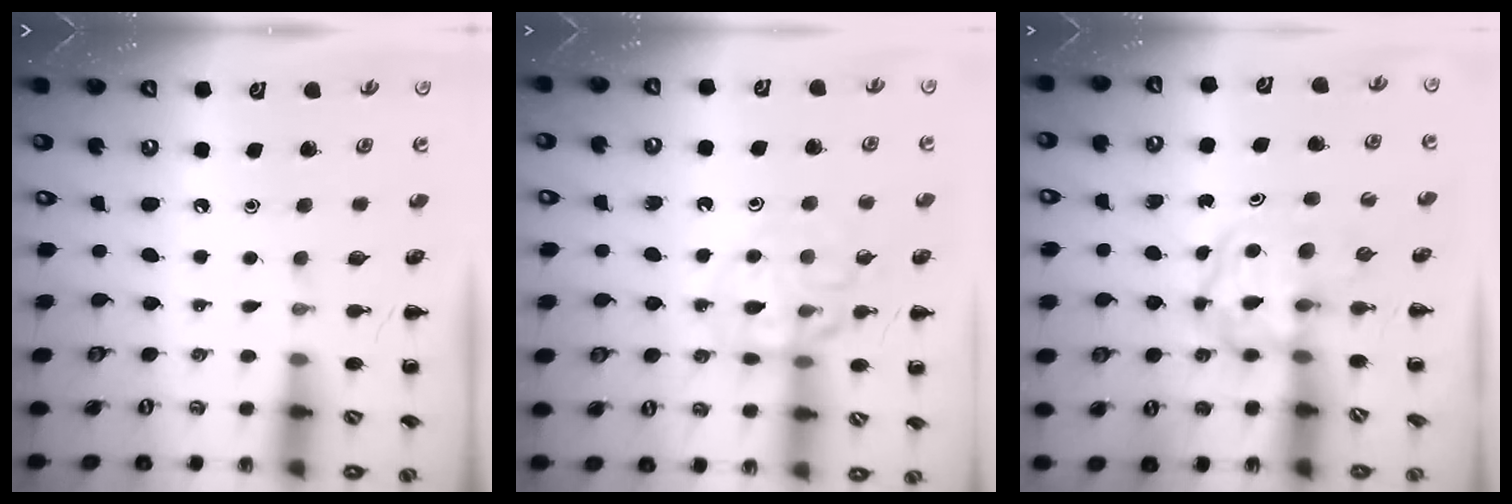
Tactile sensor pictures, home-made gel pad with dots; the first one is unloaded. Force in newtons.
{"total": 12.3, "press": 12.1, "slide": 1.7}
{"total": 3.9, "press": 3.9, "slide": 0.4}